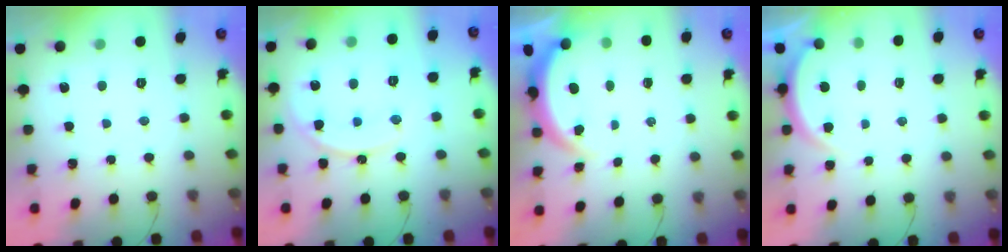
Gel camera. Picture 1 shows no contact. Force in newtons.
{"total": 13.1, "press": 13.1, "slide": 1.3}
{"total": 3.8, "press": 3.7, "slide": 0.6}
{"total": 3.6, "press": 3.6, "slide": 0.5}